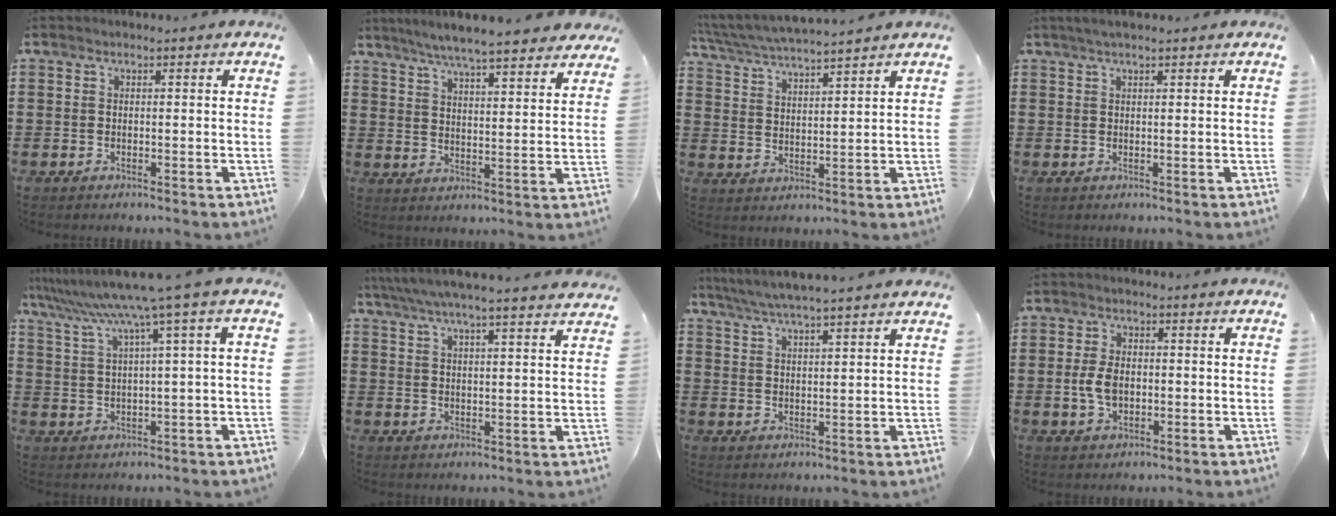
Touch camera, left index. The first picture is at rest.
{"total": 5.9, "force": [5.5, -0.4, 2.1], "torque": [-0.063, -0.030, 0.094]}
{"total": 4.7, "force": [4.5, -0.3, 1.2], "torque": [-0.043, -0.025, 0.078]}
{"total": 1.5, "force": [1.1, 0.0, 1.0], "torque": [-0.019, 0.001, 0.020]}
{"total": 7.5, "force": [4.3, -0.9, 6.2], "torque": [-0.141, -0.035, 0.065]}
{"total": 5.3, "force": [4.8, -0.2, 2.3], "torque": [-0.063, -0.025, 0.081]}
{"total": 4.7, "force": [4.5, -0.4, 1.6], "torque": [-0.046, -0.020, 0.078]}
{"total": 4.9, "force": [-0.3, 3.0, 3.9], "torque": [-0.096, 0.000, -0.011]}